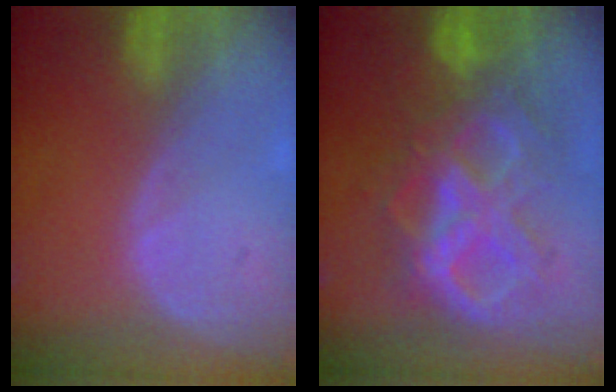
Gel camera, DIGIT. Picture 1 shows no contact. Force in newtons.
{"total": 10.5, "press": 10.5, "slide": 1.2}